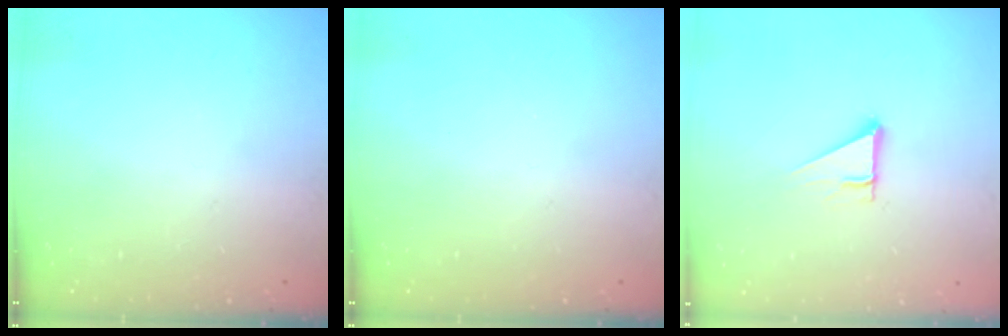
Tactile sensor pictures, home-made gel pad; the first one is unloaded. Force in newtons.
{"total": 0.0}
{"total": 3.8, "press": 3.8, "slide": 0.3}